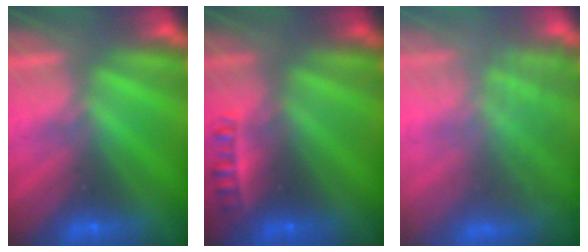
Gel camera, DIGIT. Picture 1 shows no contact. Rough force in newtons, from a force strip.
{"total": 2.3}
{"total": 7.3}